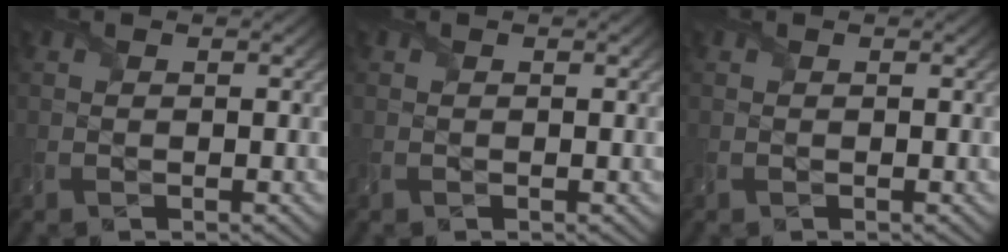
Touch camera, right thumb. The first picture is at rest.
{"total": 0.0}
{"total": 0.0}